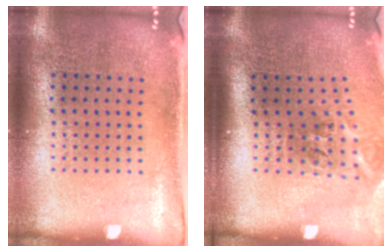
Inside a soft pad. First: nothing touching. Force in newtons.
{"total": 2.2, "press": 1.4, "slide": 1.7}